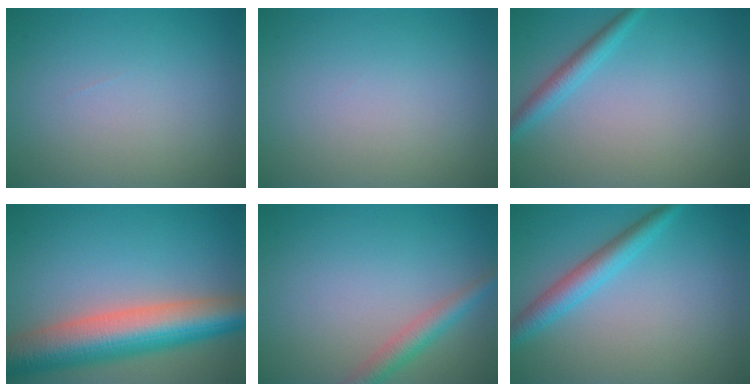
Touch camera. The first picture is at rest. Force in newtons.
{"total": 0.0}
{"total": 2.1, "press": 2.1, "slide": 0.1}
{"total": 10.0, "press": 10.0, "slide": 0.3}
{"total": 2.7, "press": 2.7, "slide": 0.1}
{"total": 3.2, "press": 3.2, "slide": 0.0}